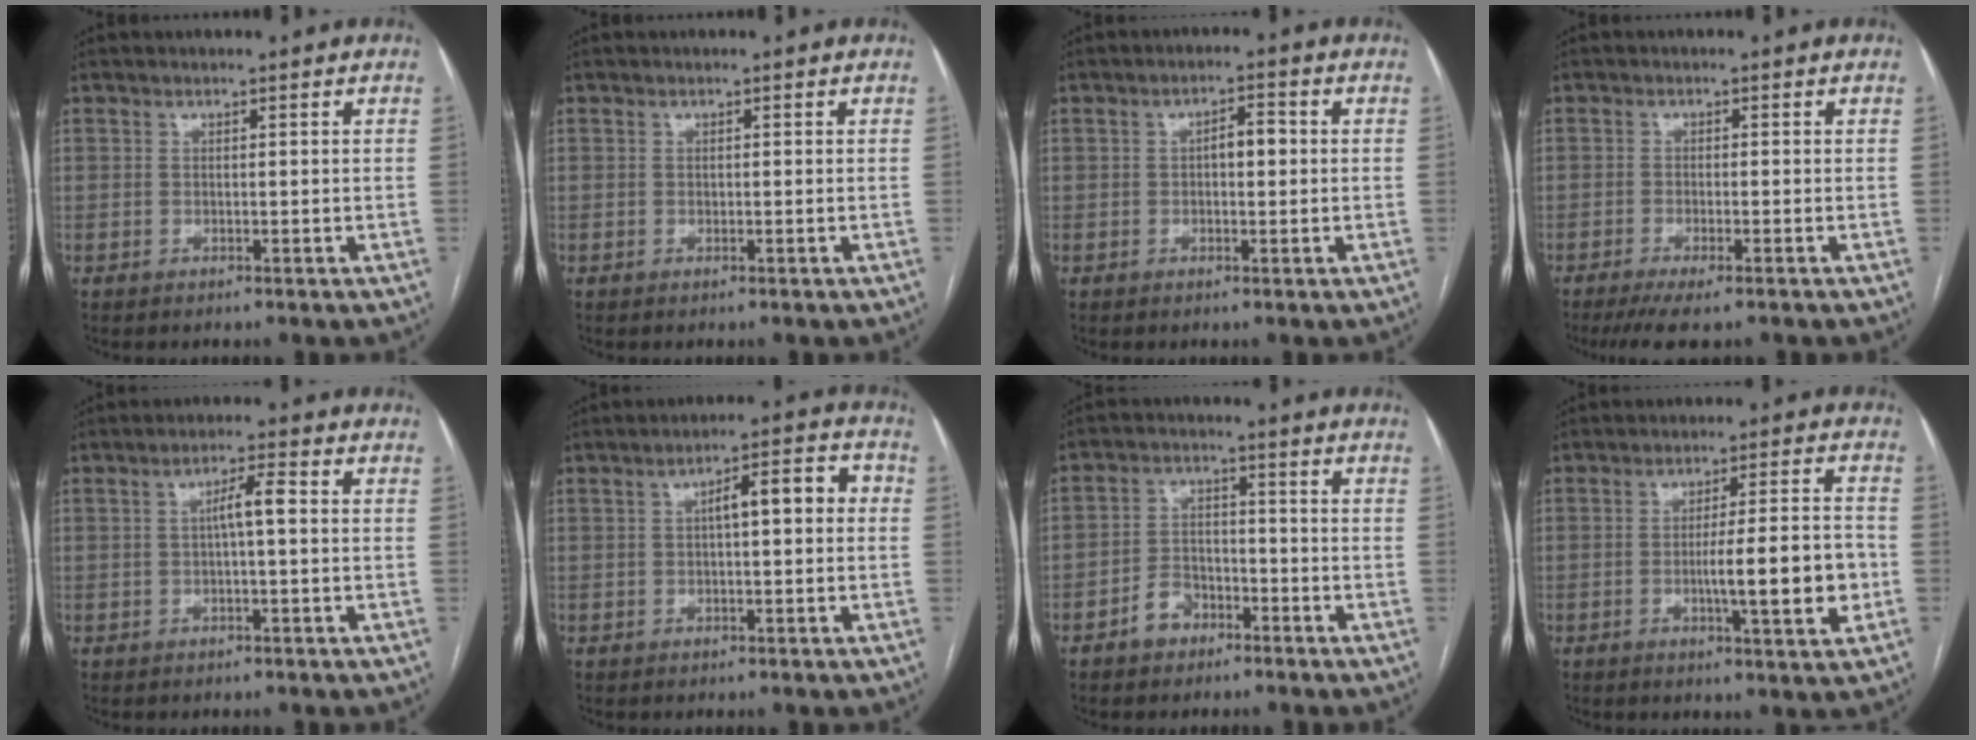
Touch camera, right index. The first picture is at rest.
{"total": 0.0}
{"total": 3.2, "force": [0.1, 1.4, 2.9], "torque": [-0.044, 0.014, 0.002]}
{"total": 5.2, "force": [-3.7, 0.7, 3.5], "torque": [-0.055, -0.010, -0.056]}
{"total": 3.8, "force": [0.2, 0.4, 3.8], "torque": [-0.065, 0.010, 0.003]}
{"total": 6.7, "force": [0.6, 1.7, 6.5], "torque": [-0.096, 0.032, 0.008]}
{"total": 5.0, "force": [-3.0, 3.4, 2.1], "torque": [-0.043, 0.016, -0.051]}
{"total": 10.4, "force": [-2.3, 0.8, 10.1], "torque": [-0.153, 0.001, -0.034]}